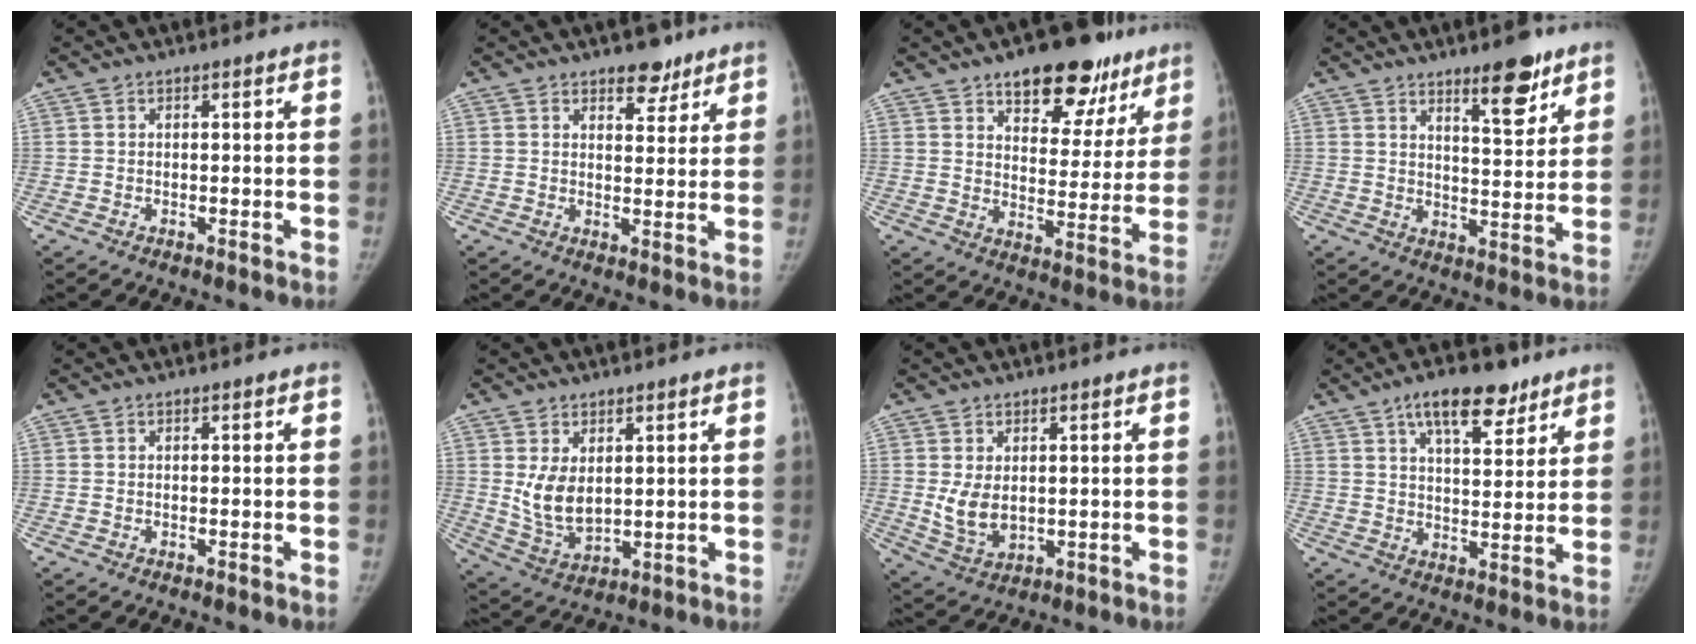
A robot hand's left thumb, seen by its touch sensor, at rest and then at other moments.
{"total": 5.4, "force": [3.9, 2.8, 2.4], "torque": [-0.005, -0.024, 0.057]}
{"total": 18.8, "force": [12.1, 9.4, 10.8], "torque": [-0.082, -0.044, 0.171]}
{"total": 9.2, "force": [6.3, 2.8, 6.2], "torque": [-0.069, -0.045, 0.095]}
{"total": 0.0}
{"total": 7.8, "force": [2.1, 4.9, 5.7], "torque": [-0.092, -0.024, 0.058]}
{"total": 6.1, "force": [0.8, 4.0, 4.5], "torque": [-0.074, -0.019, 0.030]}
{"total": 11.8, "force": [7.4, 5.0, 7.6], "torque": [-0.091, -0.032, 0.116]}